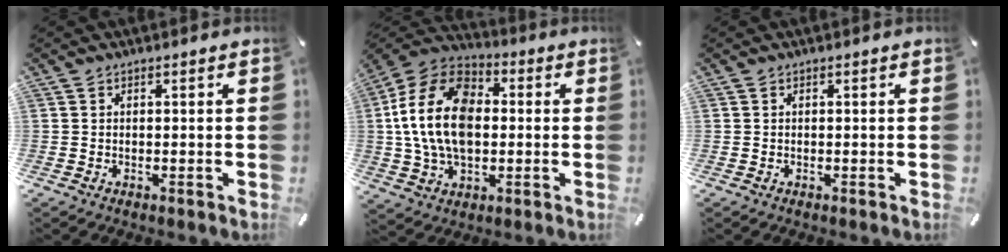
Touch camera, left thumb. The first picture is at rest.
{"total": 17.2, "force": [0.0, 12.3, 12.0], "torque": [-0.271, 0.013, -0.003]}
{"total": 0.0}